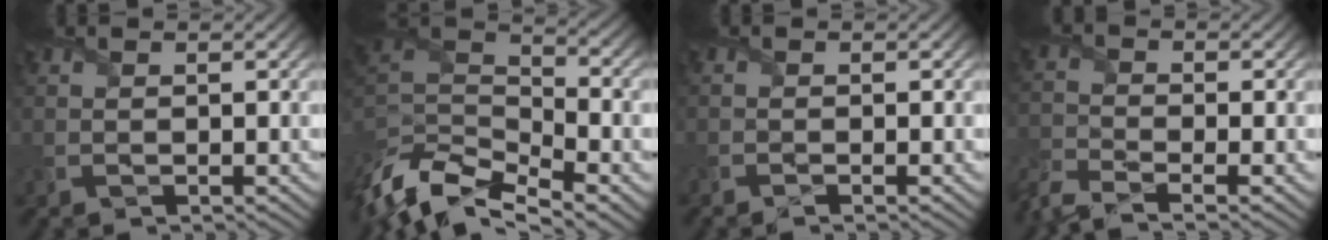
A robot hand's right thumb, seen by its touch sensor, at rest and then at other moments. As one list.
[{"total": 11.7, "force": [-7.1, 5.0, 7.7], "torque": [-0.175, 0.002, -0.134]}, {"total": 0.7, "force": [-0.6, -0.1, 0.3], "torque": [-0.004, -0.001, -0.013]}, {"total": 5.2, "force": [-4.3, 1.2, 2.8], "torque": [-0.068, -0.015, -0.098]}]